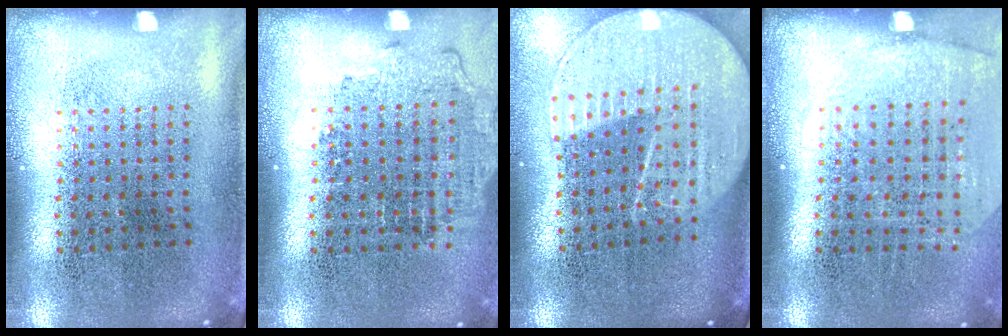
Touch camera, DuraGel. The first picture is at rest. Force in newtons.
{"total": 1.2, "press": 1.1, "slide": 0.5}
{"total": 2.3, "press": 2.0, "slide": 1.1}
{"total": 1.8, "press": 1.5, "slide": 0.9}